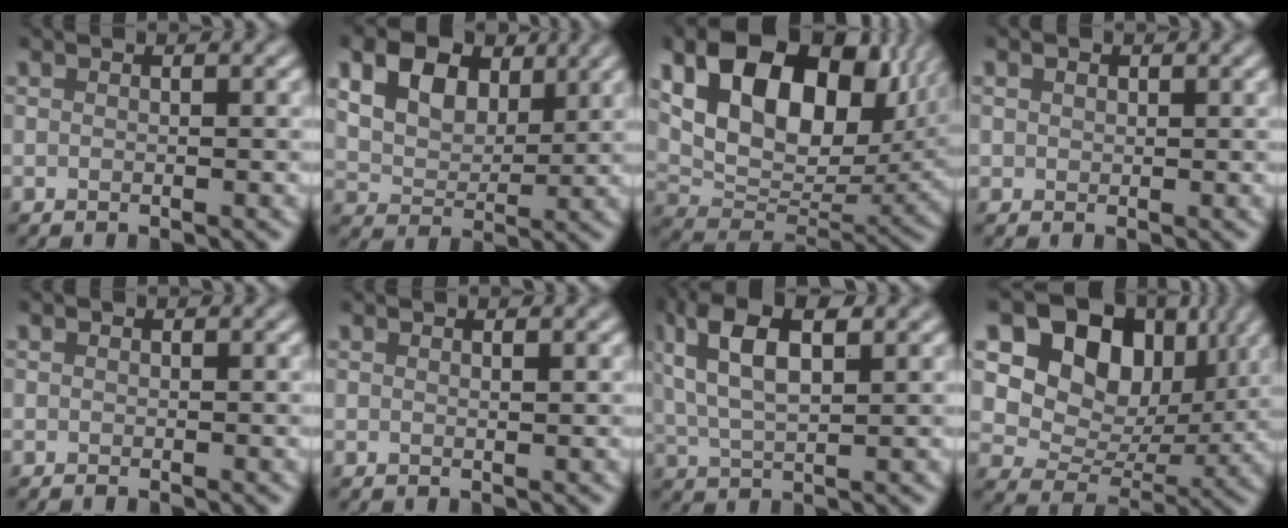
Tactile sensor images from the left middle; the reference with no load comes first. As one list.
[{"total": 8.3, "force": [4.0, 5.5, 4.9], "torque": [-0.110, 0.021, 0.065]}, {"total": 14.3, "force": [5.7, 8.9, 9.6], "torque": [-0.166, 0.011, 0.106]}, {"total": 1.0, "force": [0.4, 0.9, 0.2], "torque": [0.000, -0.001, 0.004]}, {"total": 0.0}, {"total": 0.6, "force": [0.4, 0.1, 0.4], "torque": [-0.001, 0.000, 0.006]}, {"total": 7.5, "force": [3.2, 2.9, 6.1], "torque": [-0.122, 0.018, 0.059]}, {"total": 12.0, "force": [5.0, 8.5, 6.8], "torque": [-0.120, 0.009, 0.079]}]